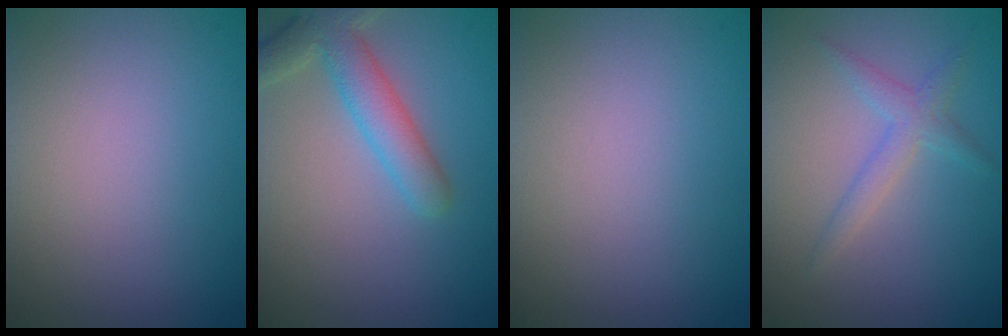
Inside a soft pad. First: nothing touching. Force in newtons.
{"total": 4.3, "press": 4.3, "slide": 0.3}
{"total": 0.0}
{"total": 2.0, "press": 2.0, "slide": 0.1}